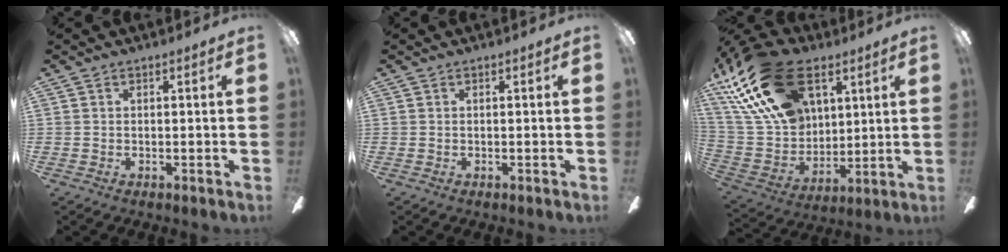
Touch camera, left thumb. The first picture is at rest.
{"total": 0.0}
{"total": 26.3, "force": [14.1, 15.7, 15.7], "torque": [-0.321, -0.054, 0.252]}